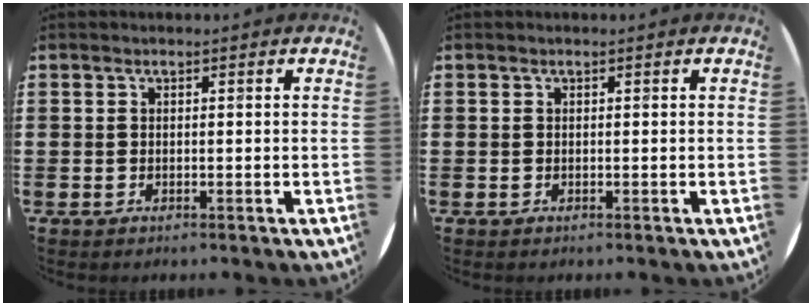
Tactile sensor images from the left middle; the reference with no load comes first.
{"total": 0.0}